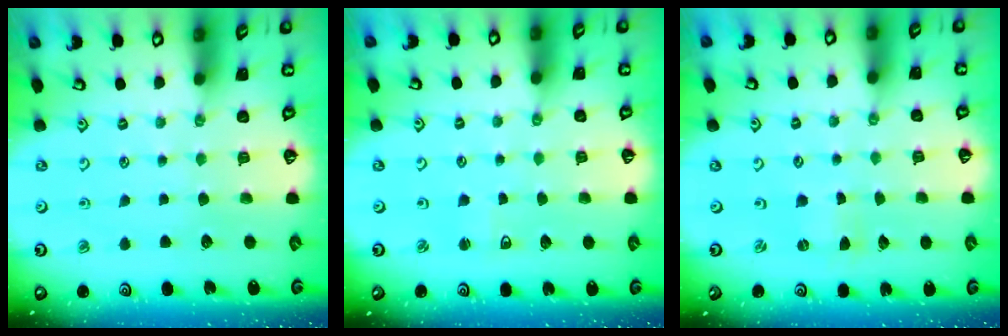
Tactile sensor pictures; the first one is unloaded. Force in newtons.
{"total": 2.2, "press": 2.1, "slide": 0.6}
{"total": 0.0}